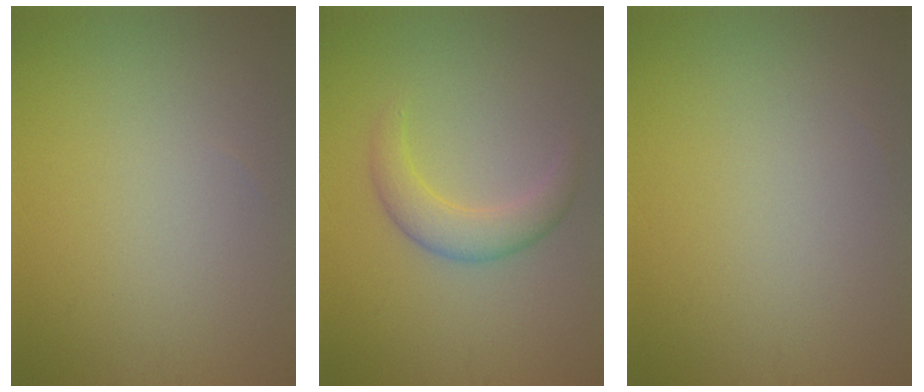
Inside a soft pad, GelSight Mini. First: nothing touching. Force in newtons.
{"total": 3.0, "press": 3.0, "slide": 0.2}
{"total": 0.0}